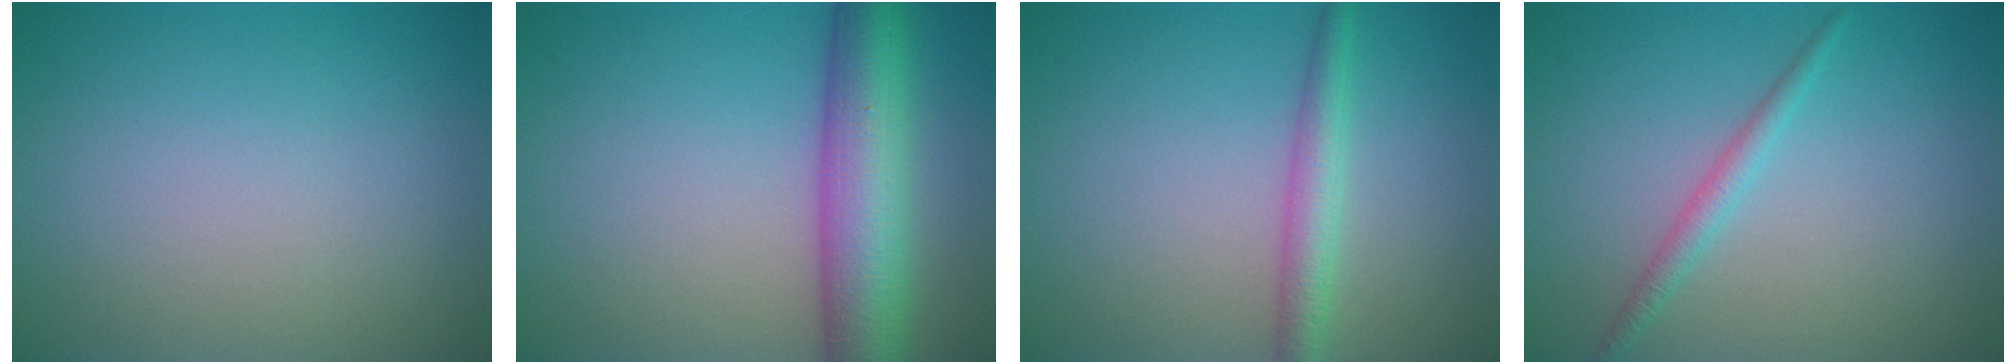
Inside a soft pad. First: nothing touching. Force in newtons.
{"total": 8.3, "press": 8.3, "slide": 0.2}
{"total": 2.7, "press": 2.7, "slide": 0.1}
{"total": 1.6, "press": 1.6, "slide": 0.1}